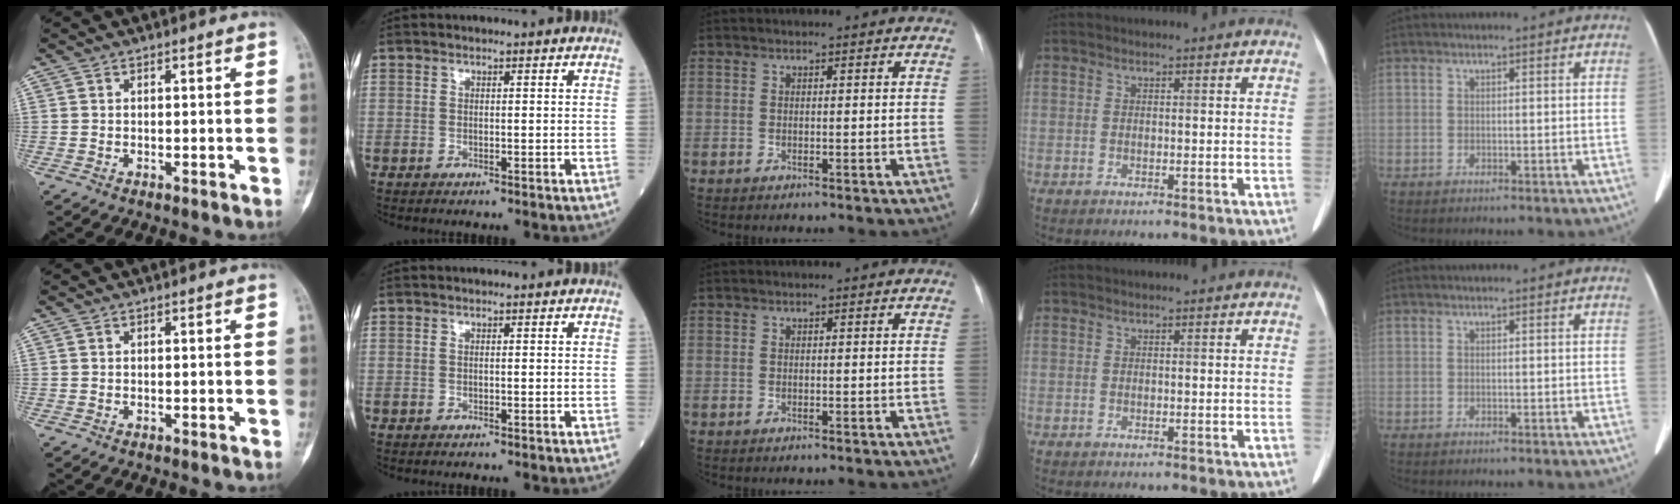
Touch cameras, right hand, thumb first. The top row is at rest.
{}